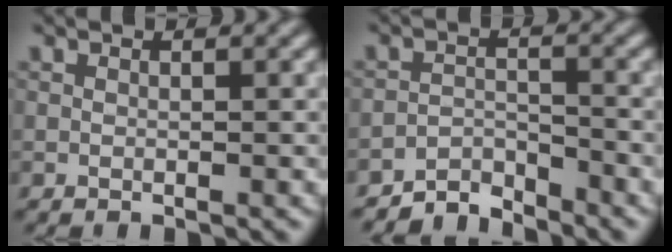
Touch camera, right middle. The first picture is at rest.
{"total": 3.0, "force": [-3.0, 0.2, -0.2], "torque": [0.005, 0.013, -0.055]}